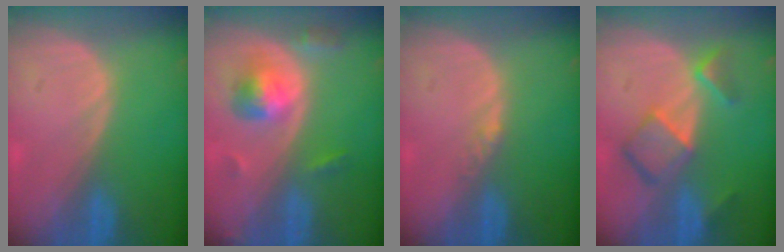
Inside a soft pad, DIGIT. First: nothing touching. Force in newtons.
{"total": 5.5, "press": 5.3, "slide": 1.7}
{"total": 1.4, "press": 1.1, "slide": 0.8}
{"total": 7.3, "press": 6.3, "slide": 3.7}